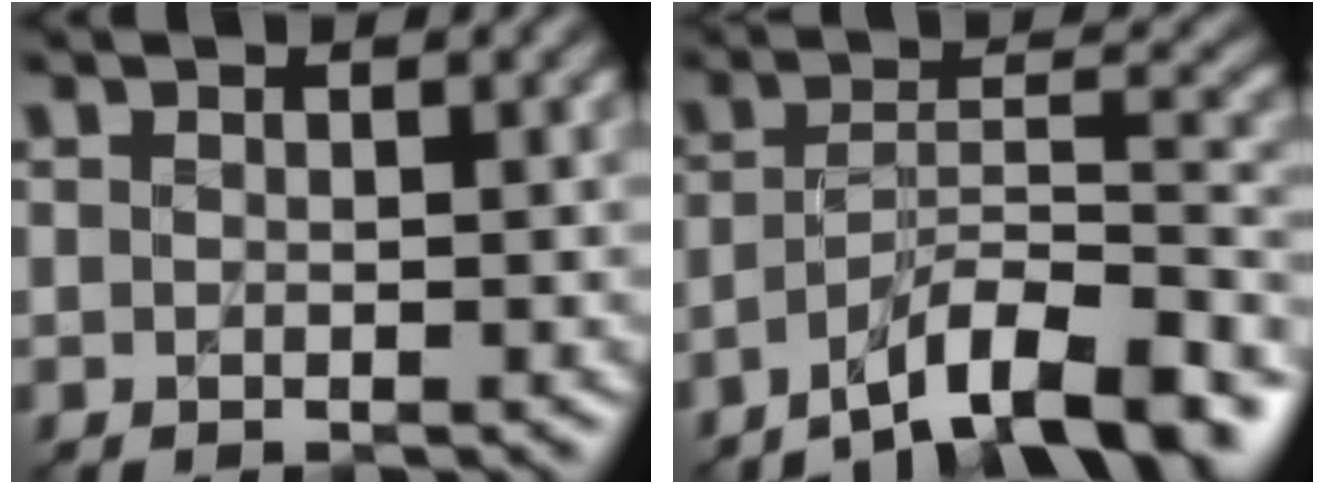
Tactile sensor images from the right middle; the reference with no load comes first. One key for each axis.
{"total": 9.8, "fx": -7.1, "fy": 2.2, "fz": 6.4, "tx": -0.094, "ty": 0.015, "tz": -0.127}